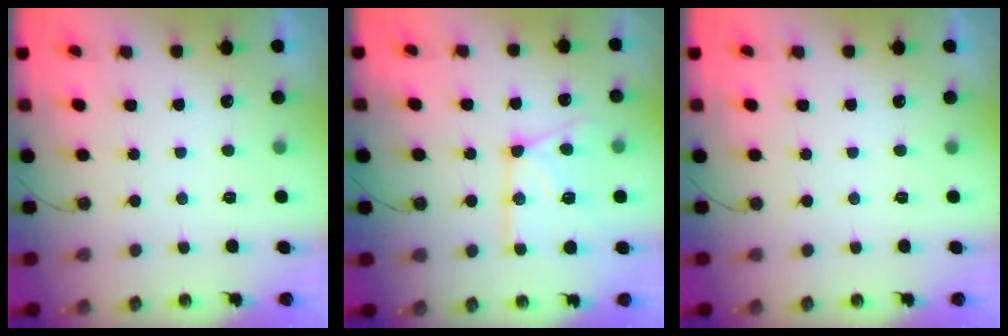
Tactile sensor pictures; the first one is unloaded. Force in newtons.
{"total": 15.7, "press": 15.6, "slide": 2.0}
{"total": 0.0}